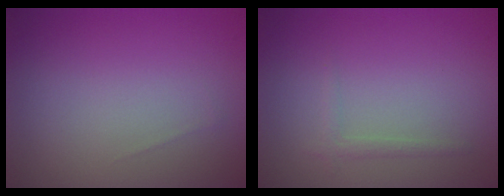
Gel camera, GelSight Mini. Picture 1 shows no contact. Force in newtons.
{"total": 0.9, "press": 0.9, "slide": 0.0}